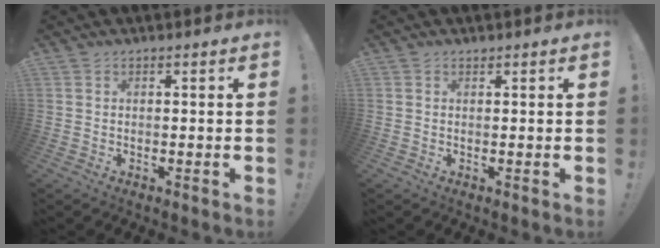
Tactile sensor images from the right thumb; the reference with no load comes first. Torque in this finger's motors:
{"motor_torque": [-0.43, 0.12, 0.08, -0.01, 0.00]}